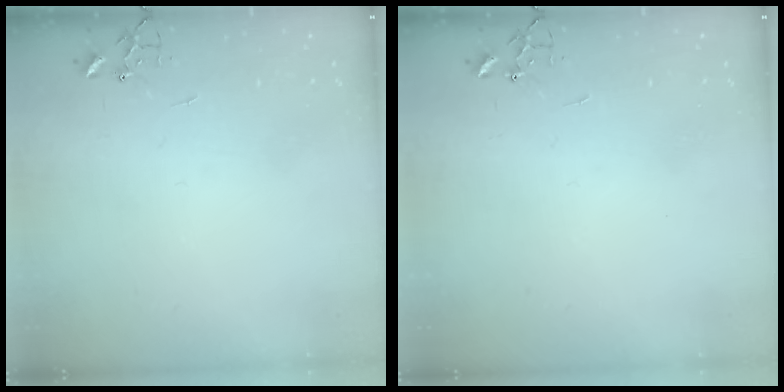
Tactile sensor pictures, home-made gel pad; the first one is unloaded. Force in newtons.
{"total": 0.0}